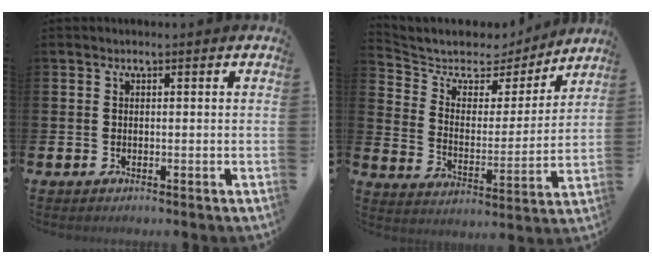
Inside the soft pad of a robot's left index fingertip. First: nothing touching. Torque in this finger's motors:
{"motor_torque": [1.05, -1.09, 0.37, 0.05]}